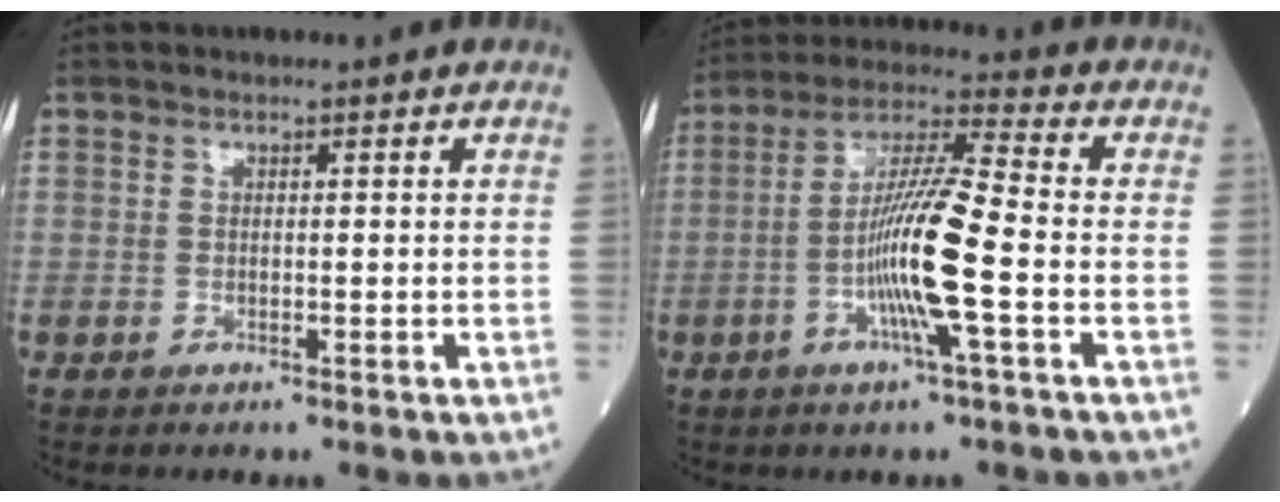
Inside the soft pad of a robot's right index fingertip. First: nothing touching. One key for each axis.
{"total": 11.9, "fx": -3.0, "fy": -0.2, "fz": 11.5, "tx": -0.219, "ty": -0.002, "tz": -0.065}